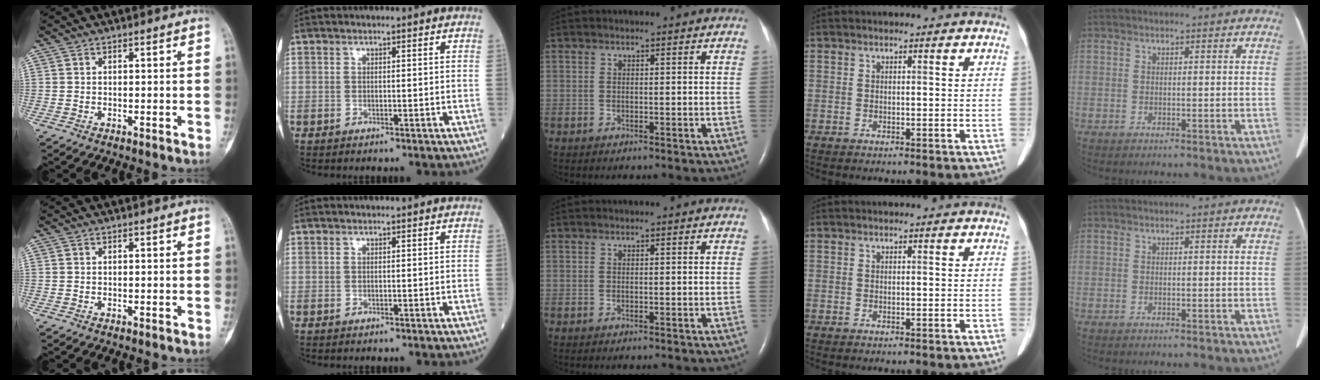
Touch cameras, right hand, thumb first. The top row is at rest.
{}